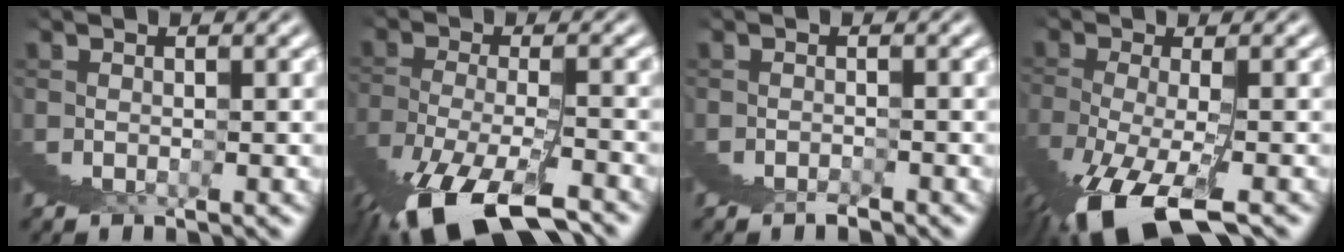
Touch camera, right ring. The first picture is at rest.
{"total": 5.6, "force": [-3.8, 1.6, 3.8], "torque": [-0.084, -0.021, -0.048]}
{"total": 1.4, "force": [-0.8, -0.6, -1.0], "torque": [0.022, 0.006, -0.018]}
{"total": 5.1, "force": [-3.5, 1.1, 3.6], "torque": [-0.084, -0.025, -0.041]}